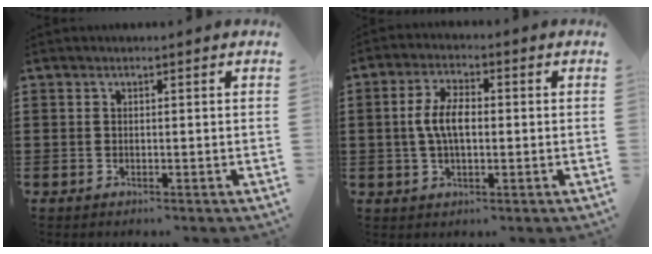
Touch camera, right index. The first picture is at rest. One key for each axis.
{"total": 6.1, "fx": -0.1, "fy": 2.8, "fz": 5.4, "tx": -0.123, "ty": 0.001, "tz": -0.010}